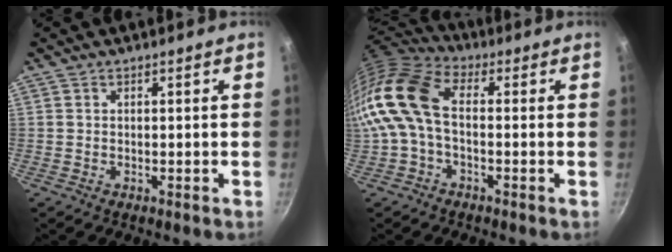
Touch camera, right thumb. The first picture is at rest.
{"total": 14.4, "force": [-0.6, 8.6, 11.5], "torque": [-0.234, 0.027, -0.030]}